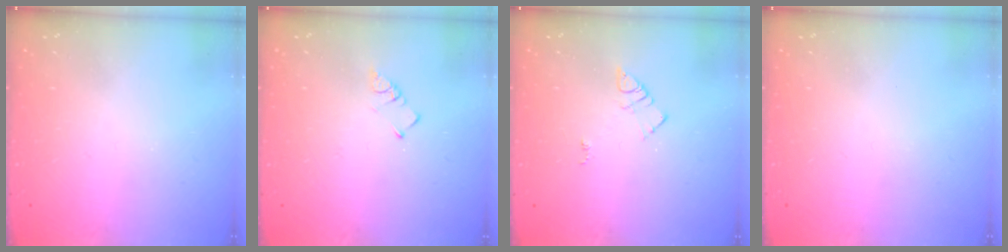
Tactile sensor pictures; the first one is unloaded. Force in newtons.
{"total": 1.5, "press": 1.5, "slide": 0.3}
{"total": 6.3, "press": 6.3, "slide": 0.6}
{"total": 0.0}